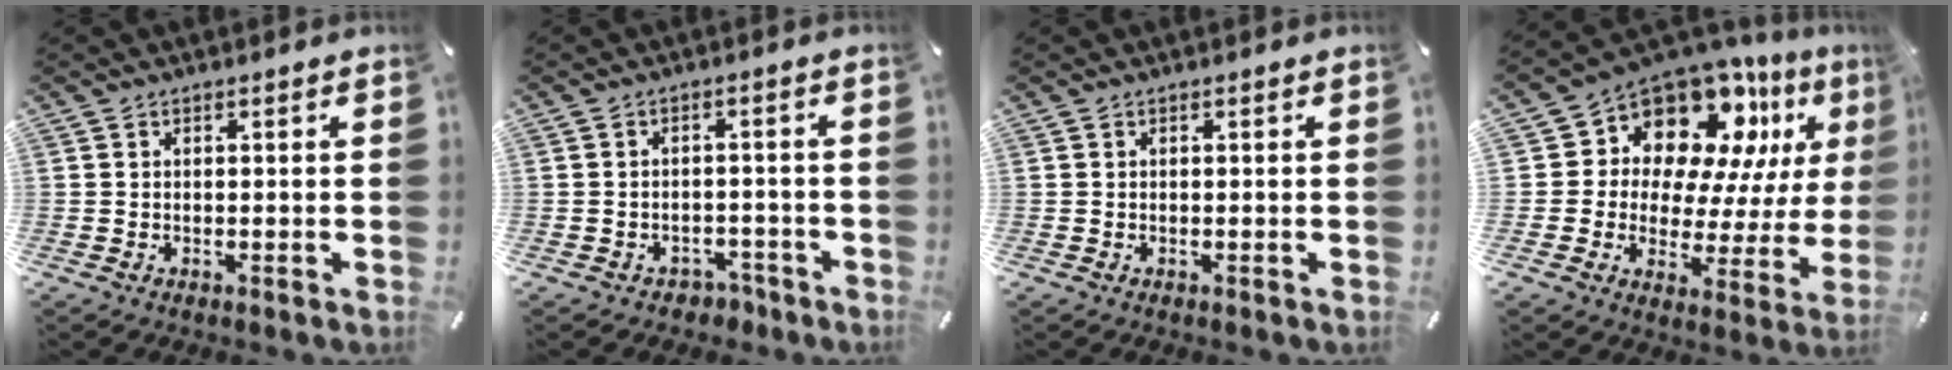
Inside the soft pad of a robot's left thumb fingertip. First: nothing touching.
{"total": 3.5, "force": [-2.3, 2.4, 0.8], "torque": [-0.012, 0.014, -0.044]}
{"total": 0.0}
{"total": 14.4, "force": [9.9, 9.1, 5.3], "torque": [-0.087, -0.089, 0.177]}